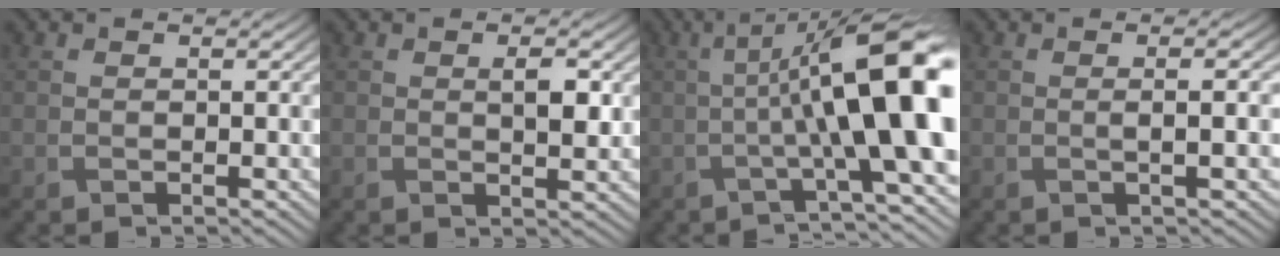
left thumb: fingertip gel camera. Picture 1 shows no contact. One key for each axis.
{"total": 2.3, "fx": 0.7, "fy": 0.9, "fz": 2.1, "tx": -0.041, "ty": -0.005, "tz": 0.014}
{"total": 14.3, "fx": 0.1, "fy": 3.7, "fz": 13.9, "tx": -0.194, "ty": 0.014, "tz": 0.000}
{"total": 2.1, "fx": 0.1, "fy": 0.4, "fz": 2.1, "tx": -0.035, "ty": 0.008, "tz": -0.005}